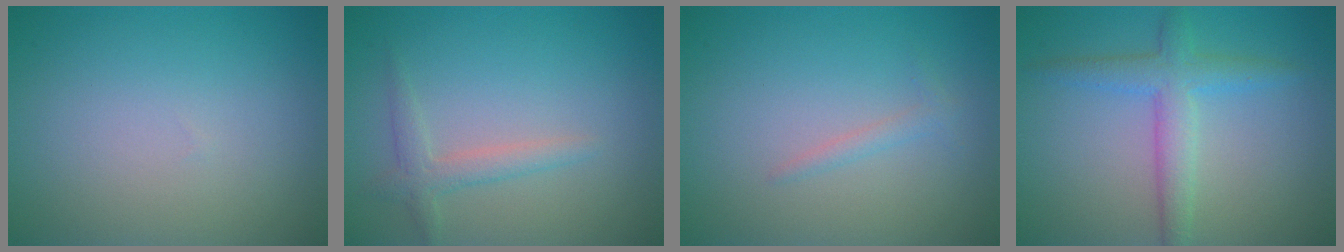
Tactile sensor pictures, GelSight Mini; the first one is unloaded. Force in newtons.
{"total": 2.0, "press": 2.0, "slide": 0.2}
{"total": 1.0, "press": 1.0, "slide": 0.1}
{"total": 3.5, "press": 3.5, "slide": 0.1}